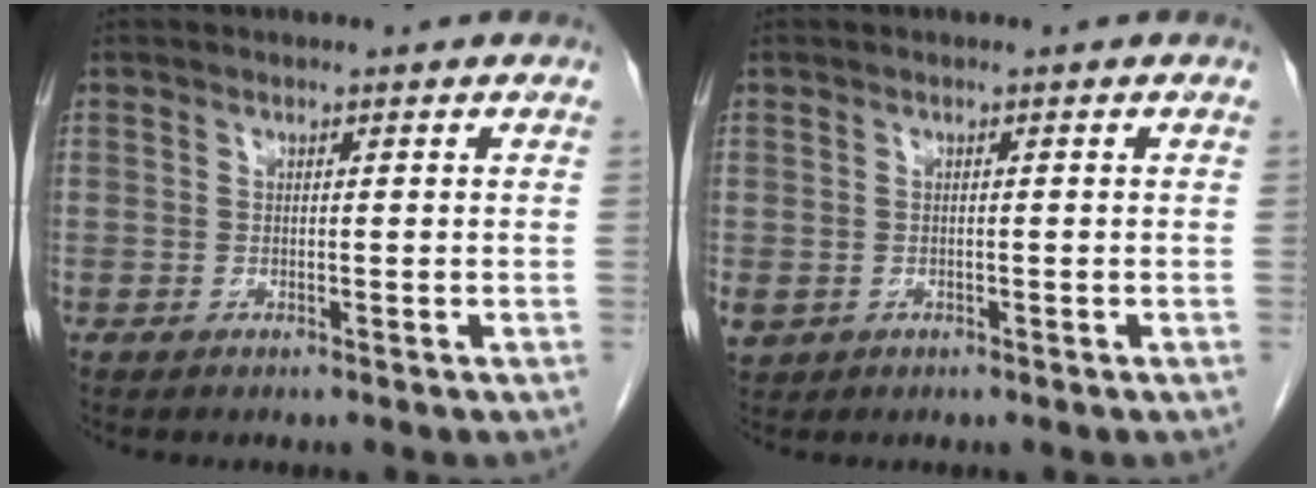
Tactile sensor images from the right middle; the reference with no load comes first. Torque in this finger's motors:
{"motor_torque": [0.63, -0.32, 0.32, 0.07]}